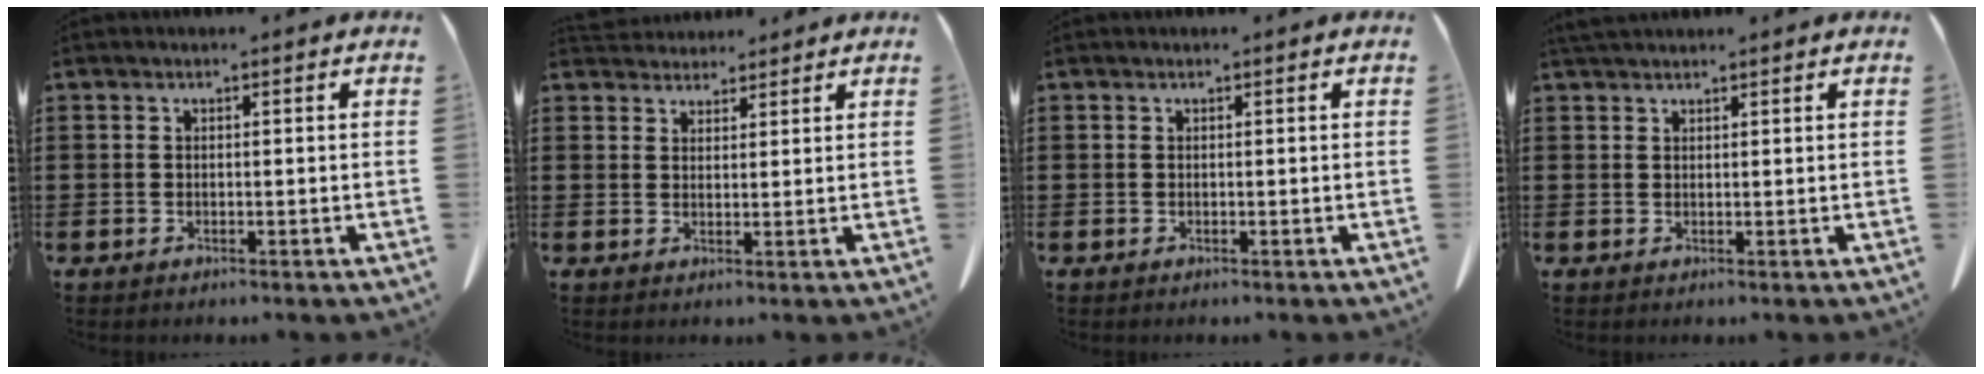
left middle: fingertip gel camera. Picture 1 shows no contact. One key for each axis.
{"total": 3.3, "fx": 3.2, "fy": 0.8, "fz": 0.1, "tx": -0.010, "ty": -0.004, "tz": 0.061}
{"total": 0.0}
{"total": 1.7, "fx": 1.5, "fy": 0.4, "fz": 0.5, "tx": -0.014, "ty": 0.003, "tz": 0.030}